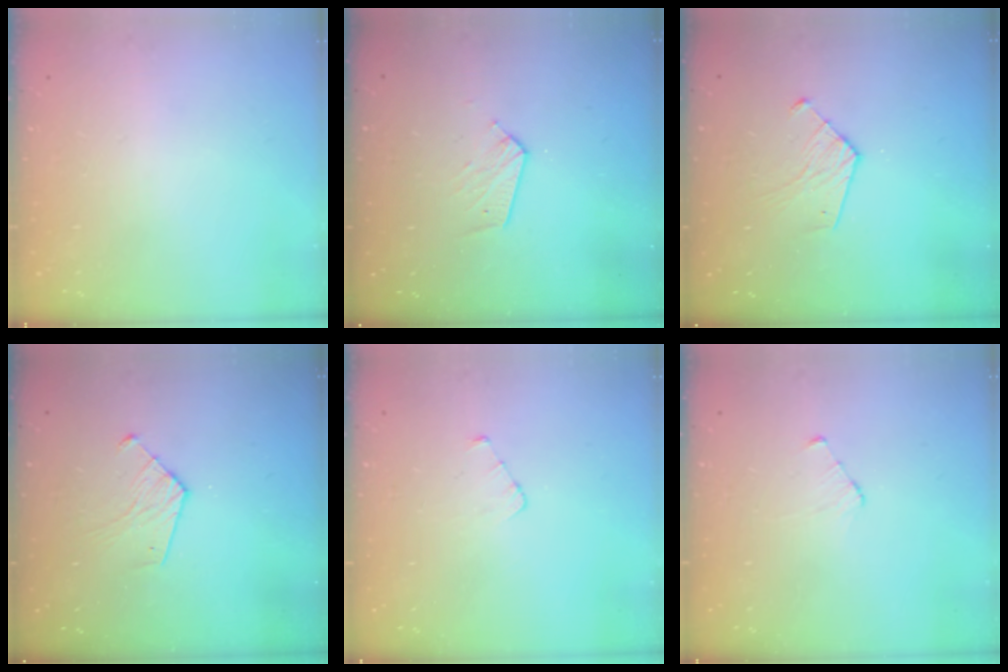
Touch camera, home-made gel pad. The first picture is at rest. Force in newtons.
{"total": 5.5, "press": 5.5, "slide": 0.5}
{"total": 7.2, "press": 7.2, "slide": 0.5}
{"total": 7.2, "press": 7.2, "slide": 0.5}
{"total": 2.4, "press": 2.4, "slide": 0.3}
{"total": 3.8, "press": 3.8, "slide": 0.3}